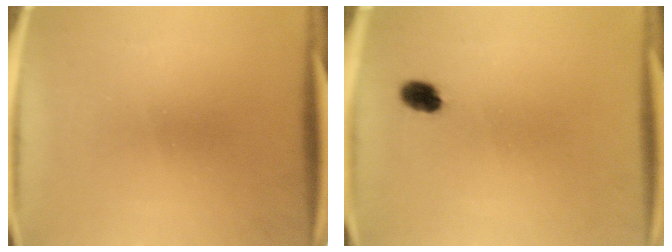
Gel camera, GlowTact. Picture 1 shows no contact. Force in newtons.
{"total": 3.1}